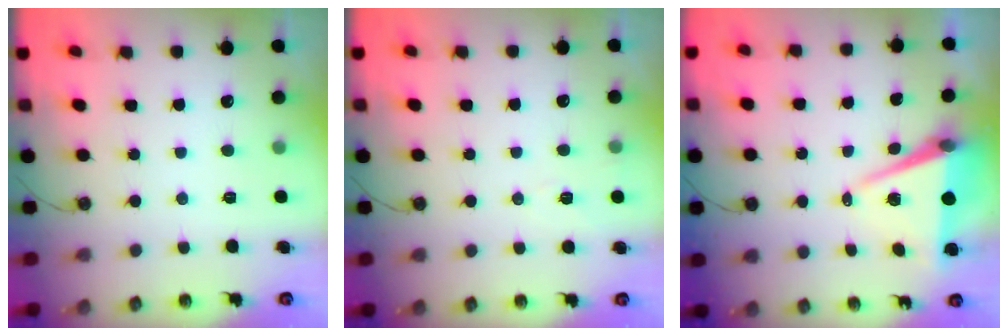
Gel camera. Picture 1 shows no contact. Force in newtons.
{"total": 6.3, "press": 4.5, "slide": 4.3}
{"total": 7.5, "press": 6.2, "slide": 4.2}